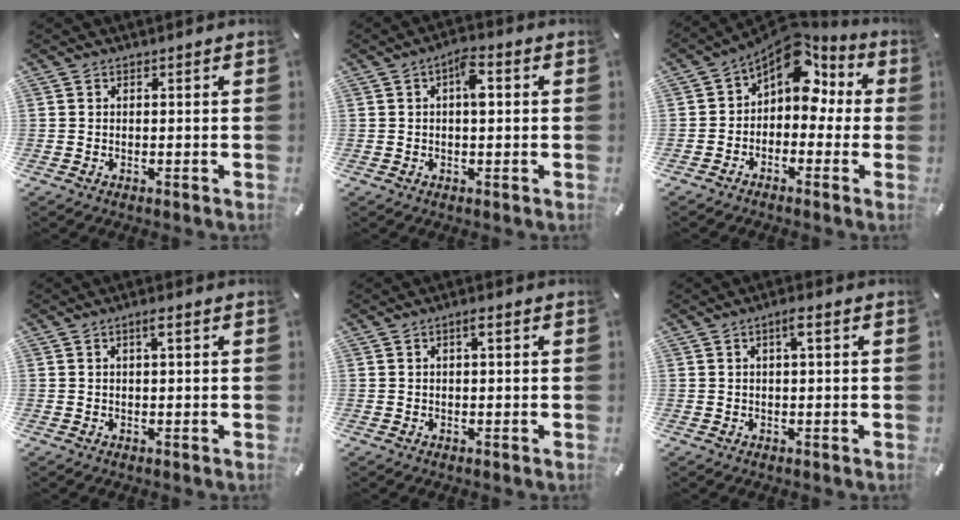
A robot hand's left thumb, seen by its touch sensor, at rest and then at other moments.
{"total": 5.0, "force": [0.8, 2.2, 4.4], "torque": [-0.066, 0.005, 0.005]}
{"total": 11.7, "force": [5.6, 7.4, 7.2], "torque": [-0.107, -0.034, 0.098]}
{"total": 2.1, "force": [0.8, 0.6, 1.8], "torque": [-0.038, 0.005, 0.012]}
{"total": 1.8, "force": [0.5, 0.7, 1.6], "torque": [-0.032, 0.005, 0.007]}
{"total": 2.8, "force": [0.9, 0.8, 2.5], "torque": [-0.051, 0.006, 0.014]}